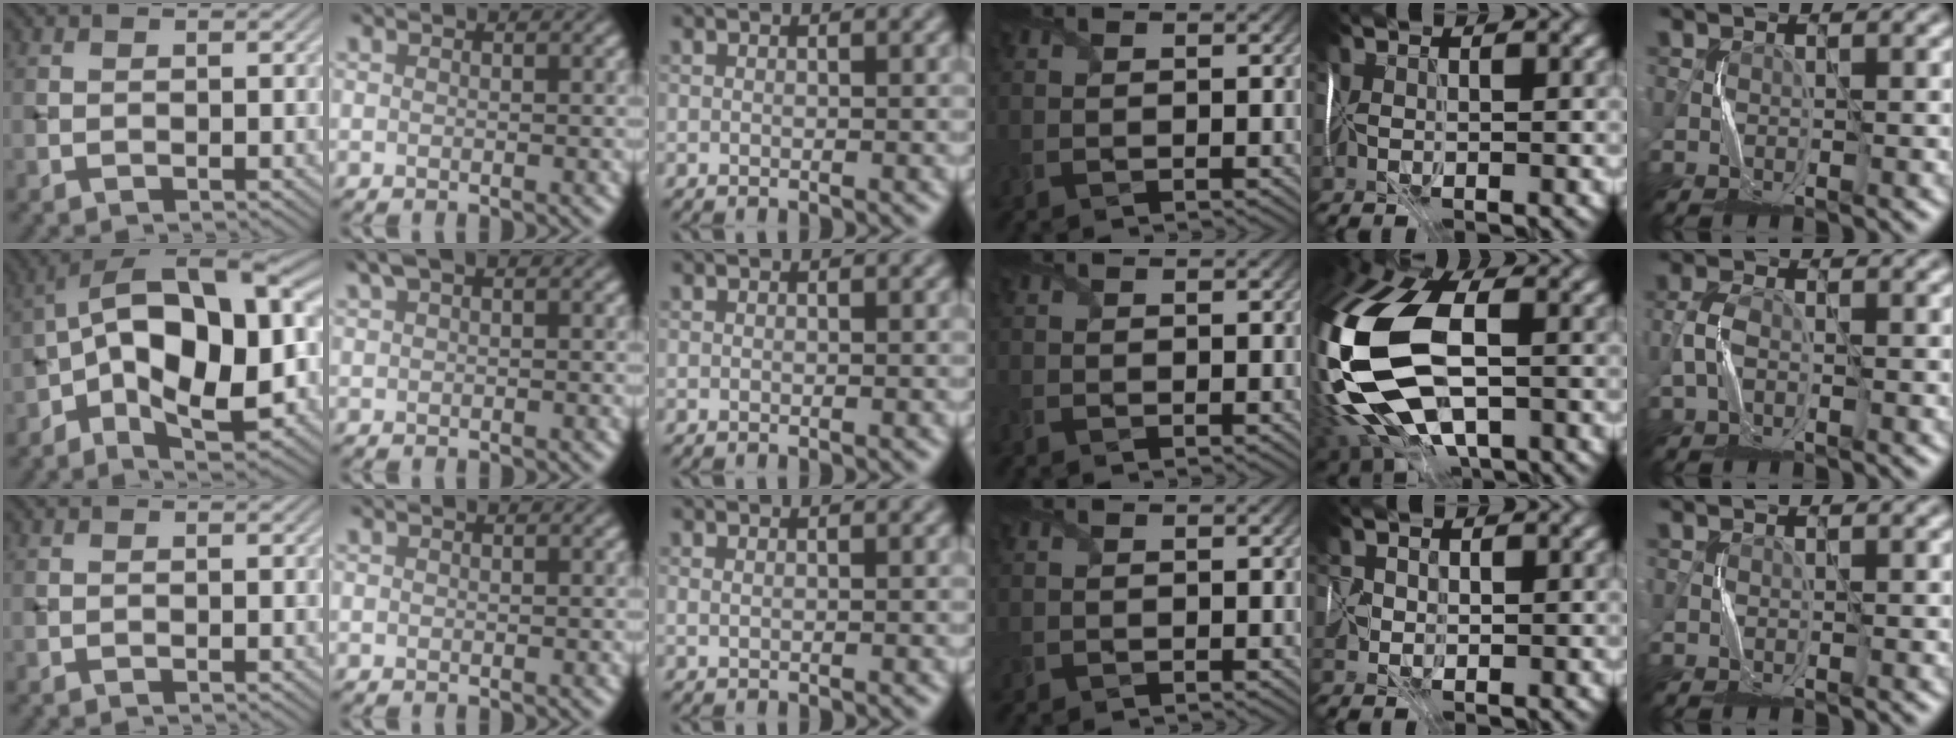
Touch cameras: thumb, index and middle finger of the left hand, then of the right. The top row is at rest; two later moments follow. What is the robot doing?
{"motion": "fold", "object": "map"}